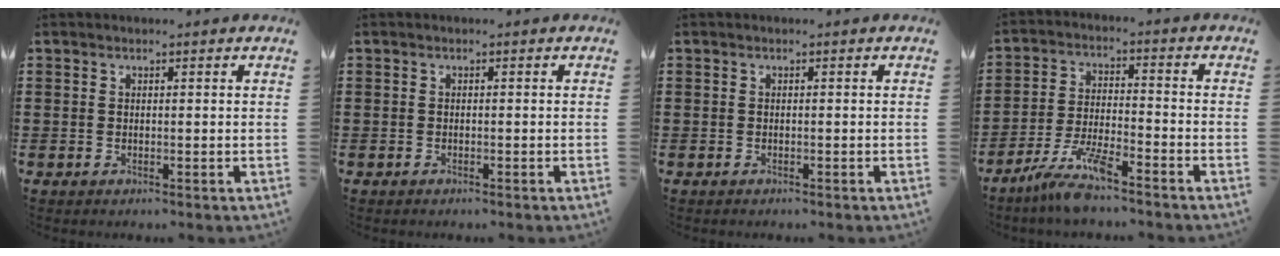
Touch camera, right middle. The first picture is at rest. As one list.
[{"total": 0.7, "force": [-0.6, 0.3, 0.1], "torque": [-0.003, 0.001, -0.014]}, {"total": 0.6, "force": [-0.5, 0.2, 0.1], "torque": [-0.002, 0.000, -0.012]}, {"total": 7.5, "force": [-5.9, 0.7, 4.5], "torque": [-0.097, -0.009, -0.114]}]